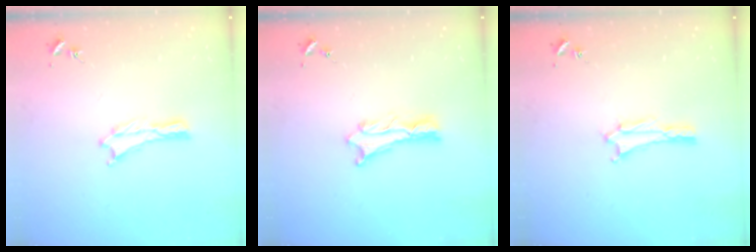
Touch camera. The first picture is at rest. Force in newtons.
{"total": 1.2, "press": 1.2, "slide": 0.2}
{"total": 1.6, "press": 1.6, "slide": 0.2}